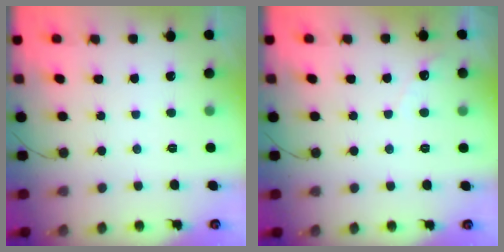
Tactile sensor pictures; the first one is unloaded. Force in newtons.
{"total": 2.8, "press": 2.8, "slide": 0.1}